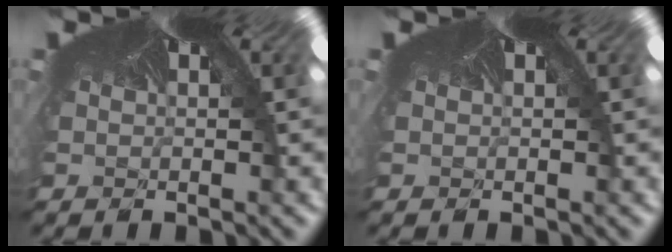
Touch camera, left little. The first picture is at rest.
{"total": 0.0}